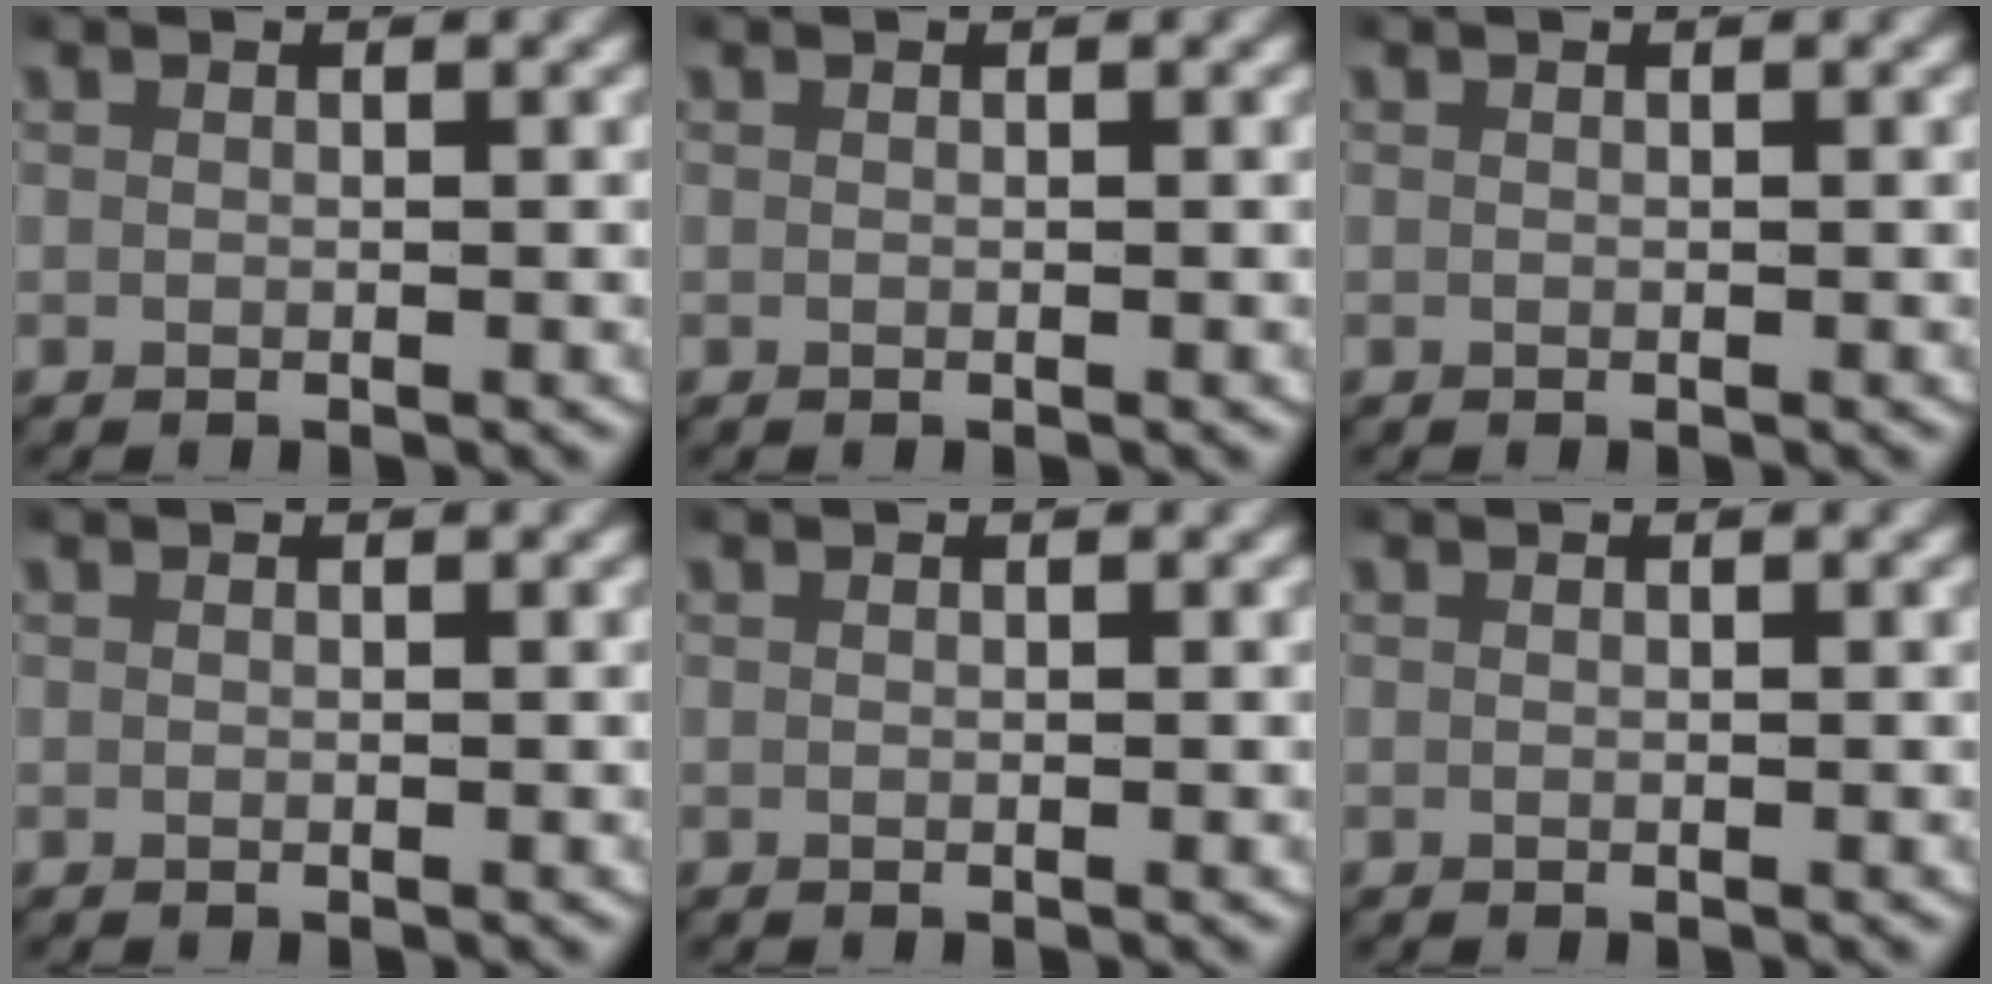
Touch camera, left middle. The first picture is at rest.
{"total": 0.0}
{"total": 0.0}
{"total": 0.0}
{"total": 0.0}
{"total": 0.0}